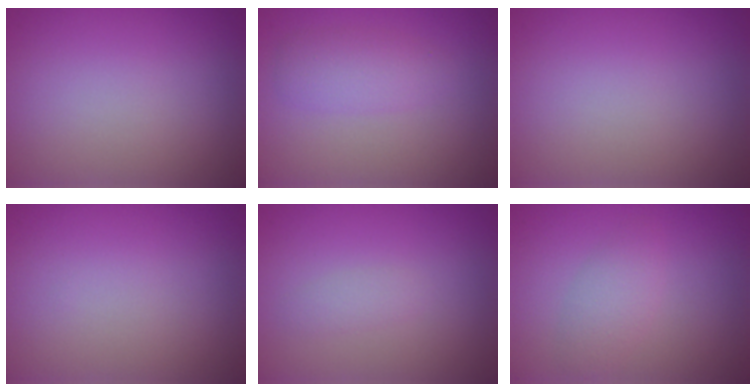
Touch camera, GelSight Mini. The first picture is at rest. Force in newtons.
{"total": 2.4, "press": 2.4, "slide": 0.1}
{"total": 0.0}
{"total": 0.0}
{"total": 0.9, "press": 0.9, "slide": 0.0}
{"total": 2.0, "press": 2.0, "slide": 0.1}